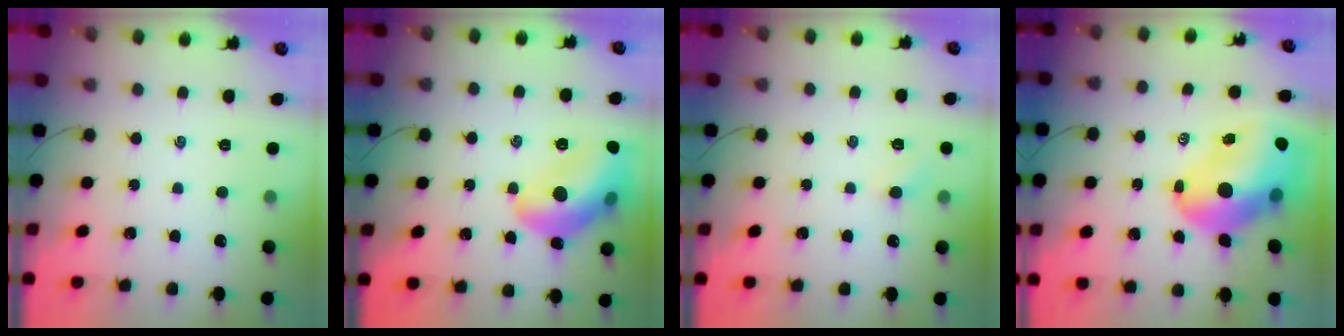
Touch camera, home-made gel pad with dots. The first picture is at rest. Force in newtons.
{"total": 16.7, "press": 16.6, "slide": 2.0}
{"total": 2.7, "press": 2.6, "slide": 0.9}
{"total": 15.3, "press": 14.6, "slide": 4.5}